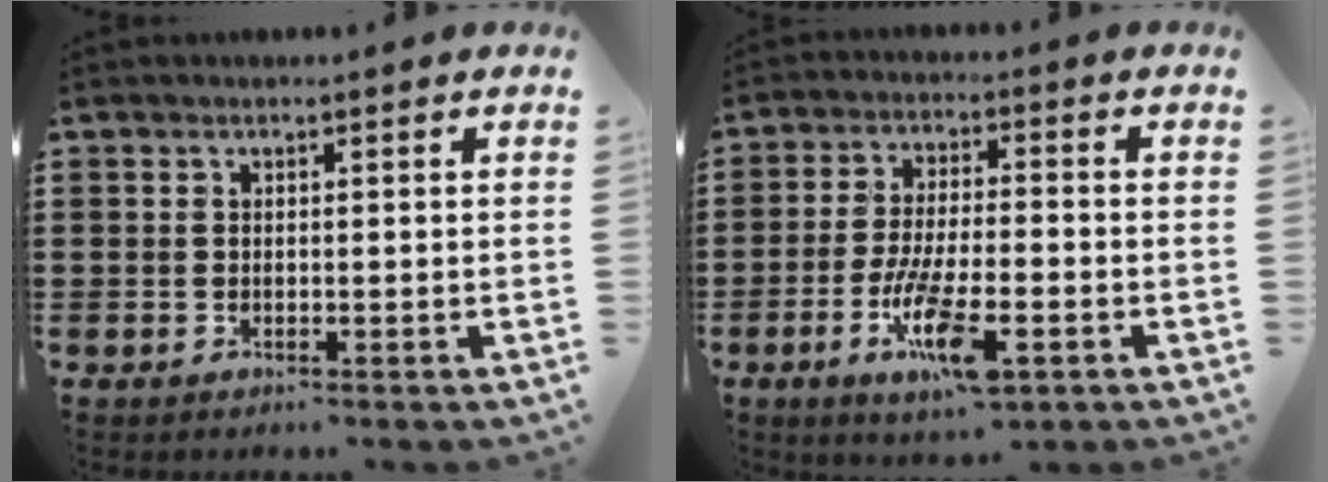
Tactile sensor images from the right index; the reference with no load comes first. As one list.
[{"total": 10.7, "force": [-4.5, 2.9, 9.2], "torque": [-0.190, -0.008, -0.081]}]